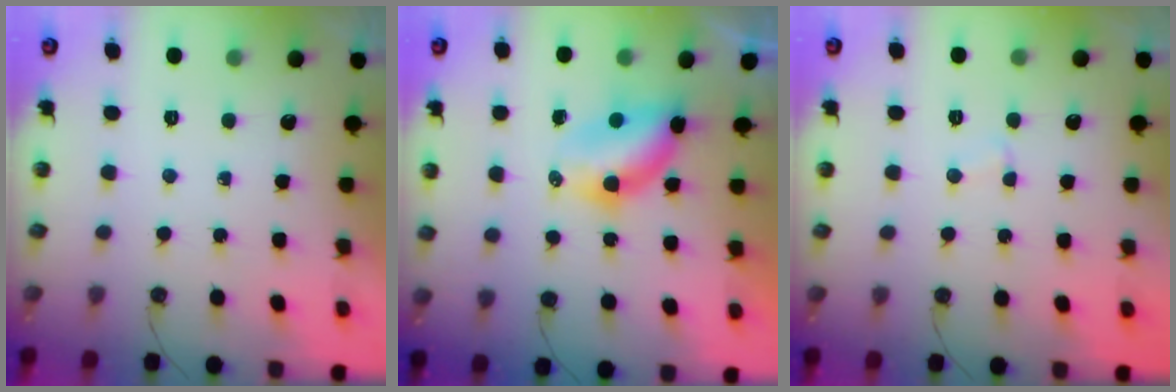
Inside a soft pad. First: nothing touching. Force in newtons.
{"total": 5.9, "press": 5.9, "slide": 0.5}
{"total": 2.3, "press": 2.3, "slide": 0.3}